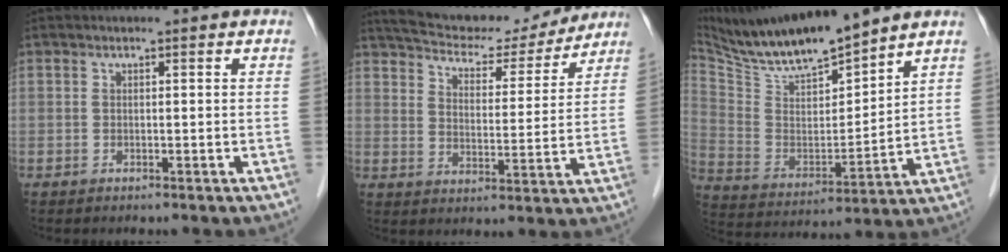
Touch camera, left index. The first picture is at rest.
{"total": 17.8, "force": [16.4, 4.0, 5.5], "torque": [-0.085, 0.005, 0.236]}
{"total": 14.9, "force": [13.4, 1.0, 6.4], "torque": [-0.128, -0.007, 0.254]}